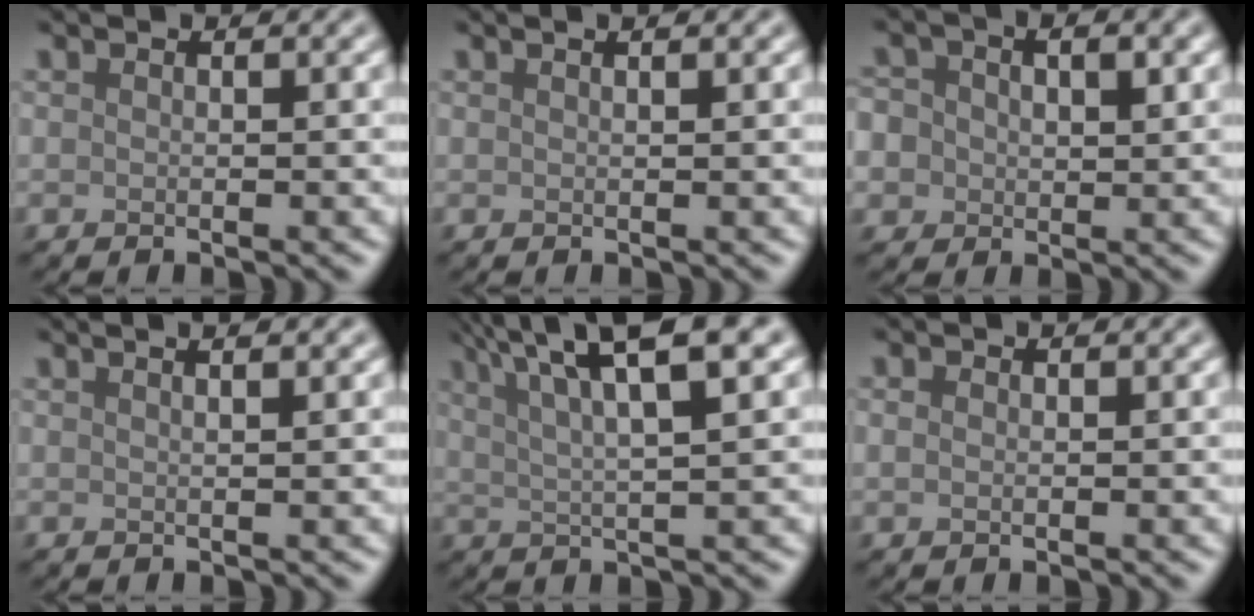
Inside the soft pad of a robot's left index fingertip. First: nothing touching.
{"total": 1.7, "force": [1.0, 0.6, 1.2], "torque": [-0.006, -0.001, 0.000]}
{"total": 6.1, "force": [0.9, 5.1, 3.2], "torque": [-0.048, 0.024, -0.009]}
{"total": 3.3, "force": [1.9, 1.5, 2.3], "torque": [-0.002, 0.019, -0.009]}
{"total": 8.2, "force": [4.6, 1.8, 6.6], "torque": [-0.088, 0.024, 0.072]}
{"total": 0.7, "force": [0.1, 0.5, 0.5], "torque": [-0.011, 0.001, 0.002]}